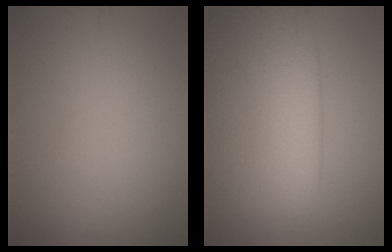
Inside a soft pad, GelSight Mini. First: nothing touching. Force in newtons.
{"total": 11.0, "press": 11.0, "slide": 0.6}